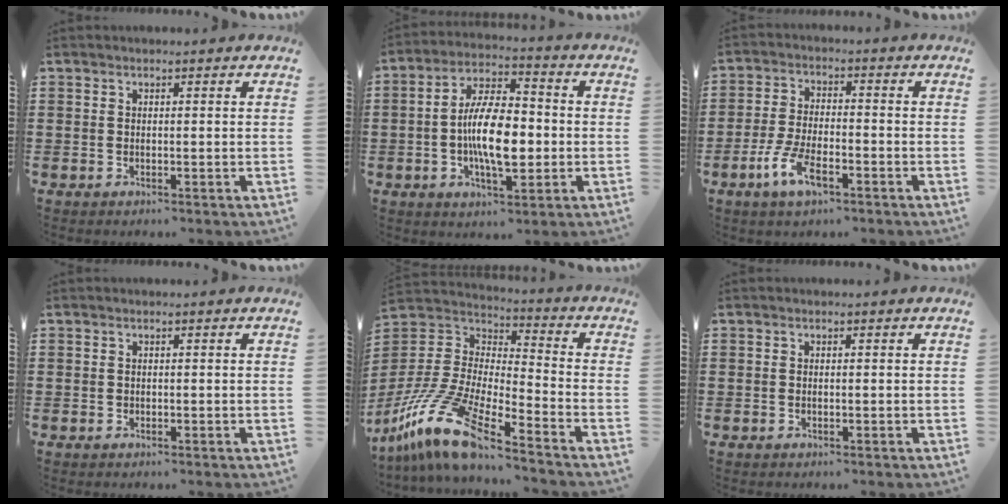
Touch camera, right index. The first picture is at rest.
{"total": 10.8, "force": [-1.4, 4.8, 9.6], "torque": [-0.180, -0.003, -0.030]}
{"total": 6.3, "force": [-3.4, 2.2, 4.9], "torque": [-0.113, -0.006, -0.067]}
{"total": 0.0}
{"total": 14.3, "force": [-10.5, 2.8, 9.3], "torque": [-0.220, 0.012, -0.212]}
{"total": 0.0}